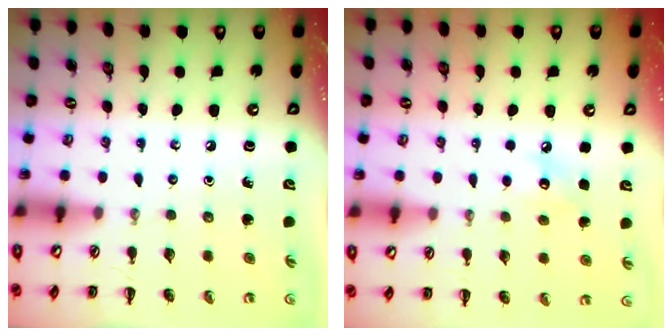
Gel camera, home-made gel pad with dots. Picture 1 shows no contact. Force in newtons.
{"total": 5.6, "press": 5.4, "slide": 1.4}